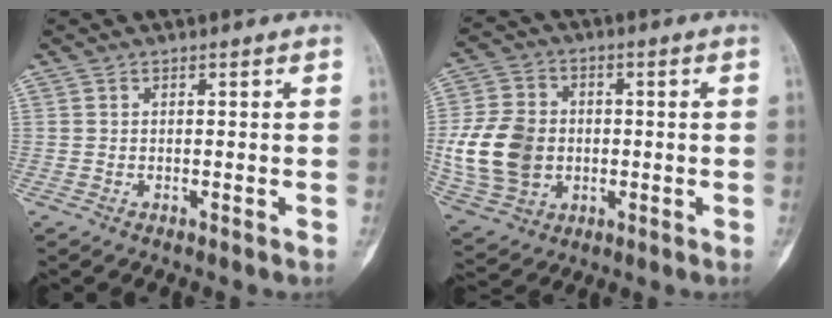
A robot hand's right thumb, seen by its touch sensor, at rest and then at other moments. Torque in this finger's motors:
{"motor_torque": [1.16, 1.16, 0.65, -0.59, 0.39]}